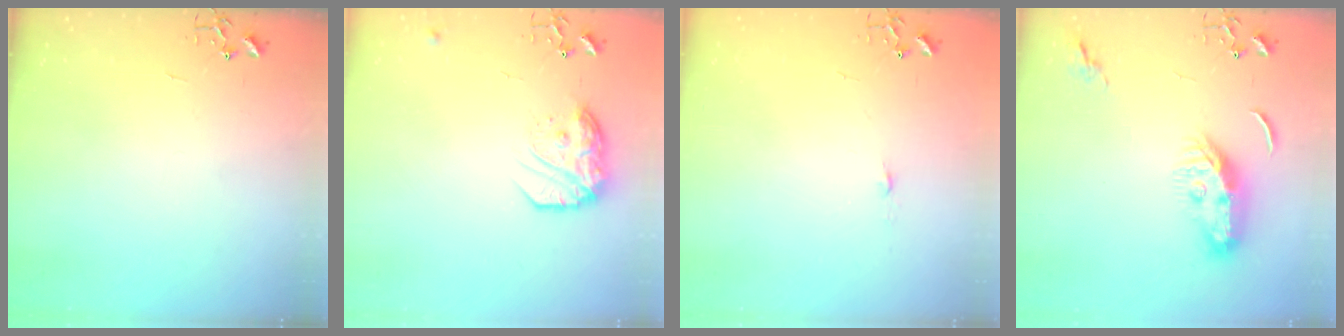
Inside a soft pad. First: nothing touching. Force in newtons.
{"total": 15.0, "press": 15.0, "slide": 1.2}
{"total": 3.3, "press": 3.3, "slide": 0.4}
{"total": 9.3, "press": 9.2, "slide": 1.2}